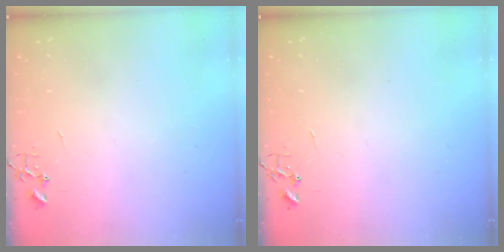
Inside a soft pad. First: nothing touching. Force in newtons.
{"total": 0.0}